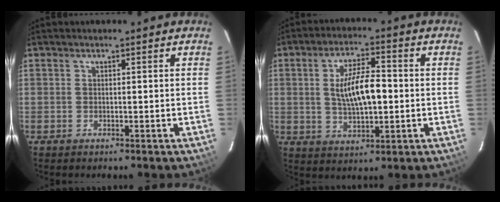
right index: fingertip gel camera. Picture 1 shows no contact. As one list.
[{"total": 10.0, "force": [0.2, 3.8, 9.2], "torque": [-0.173, 0.005, 0.010]}]